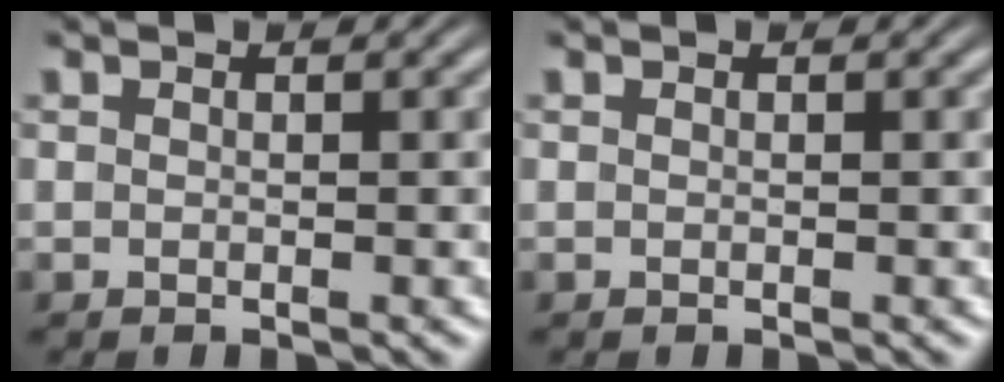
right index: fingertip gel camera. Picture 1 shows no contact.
{"total": 0.0}